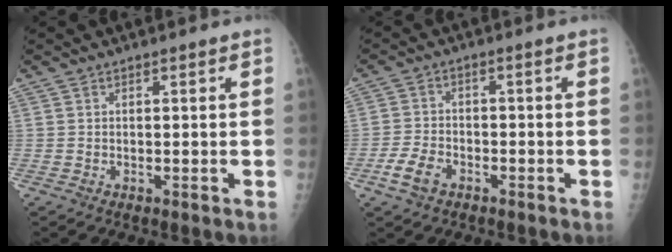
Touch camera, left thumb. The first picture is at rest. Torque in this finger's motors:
{"motor_torque": [-0.59, 0.76, -0.17, -0.11, 0.09]}